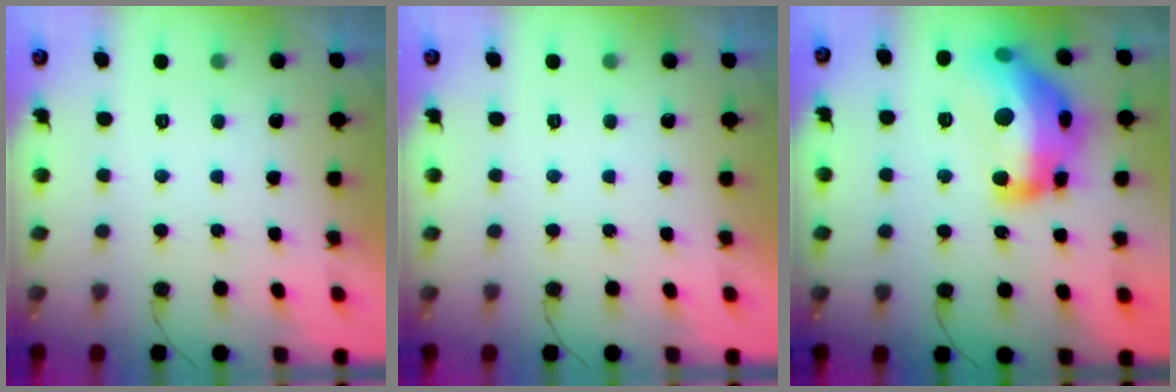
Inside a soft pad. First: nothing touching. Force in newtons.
{"total": 0.0}
{"total": 23.9, "press": 23.8, "slide": 1.5}